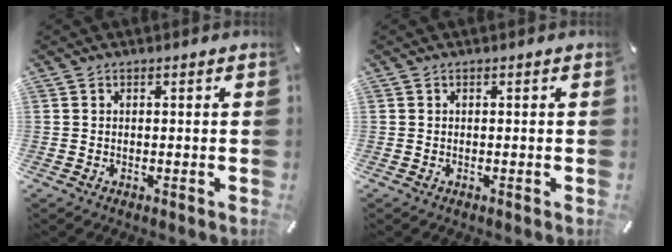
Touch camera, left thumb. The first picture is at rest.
{"total": 0.0}